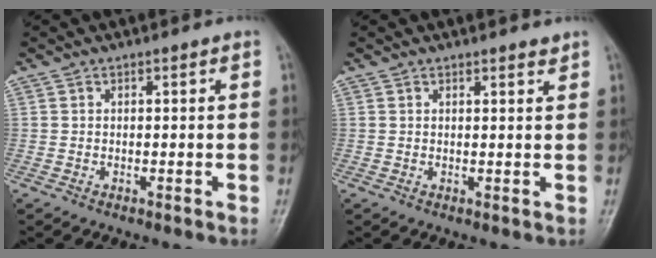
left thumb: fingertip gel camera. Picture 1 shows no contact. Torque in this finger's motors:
{"motor_torque": [-0.30, -0.29, -0.35, -0.26, 0.02]}